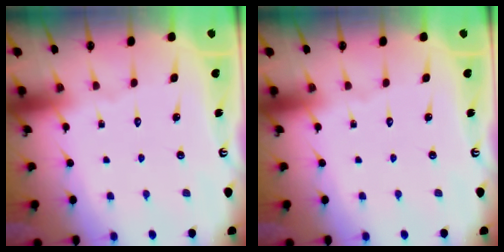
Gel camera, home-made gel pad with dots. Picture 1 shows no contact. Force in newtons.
{"total": 0.0}